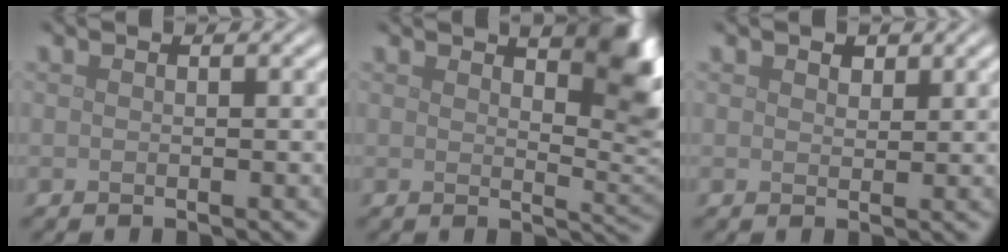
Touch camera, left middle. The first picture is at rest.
{"total": 6.6, "force": [3.4, 2.4, 5.1], "torque": [-0.060, -0.002, 0.055]}
{"total": 1.0, "force": [0.7, 0.6, 0.3], "torque": [-0.008, -0.002, 0.013]}